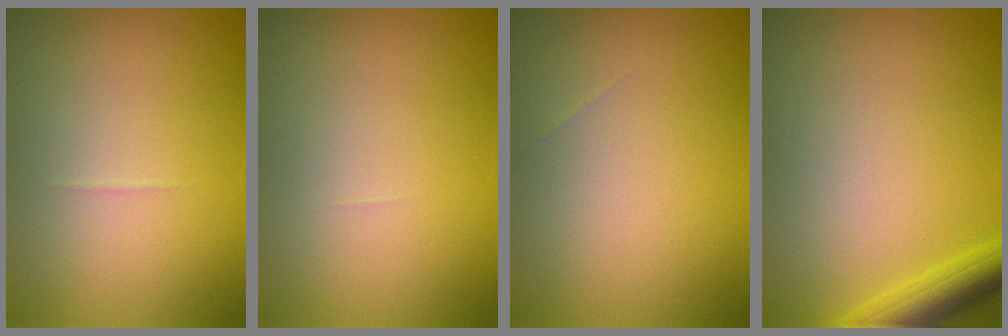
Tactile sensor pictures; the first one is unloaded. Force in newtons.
{"total": 0.0}
{"total": 0.0}
{"total": 3.5, "press": 3.5, "slide": 0.2}